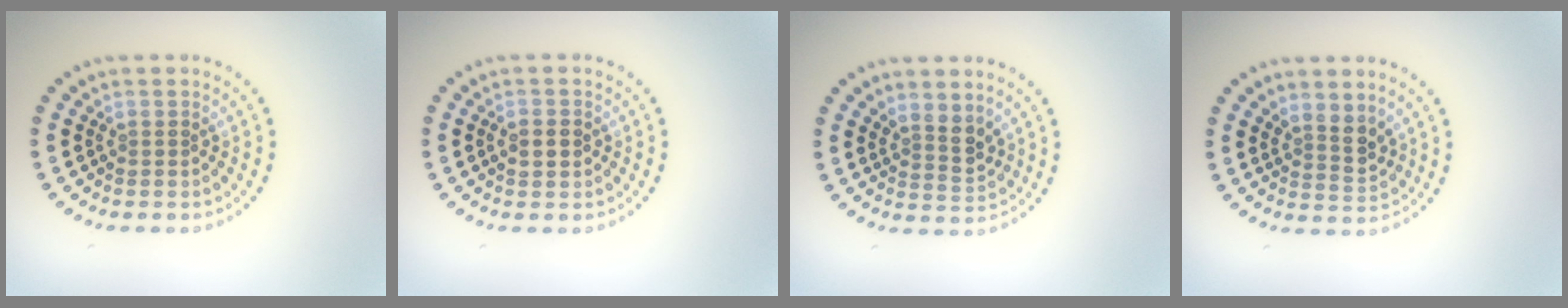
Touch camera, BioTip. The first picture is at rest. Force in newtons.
{"total": 2.2, "press": 2.2, "slide": 0.1}
{"total": 2.3, "press": 1.8, "slide": 1.4}
{"total": 2.3, "press": 1.8, "slide": 1.4}